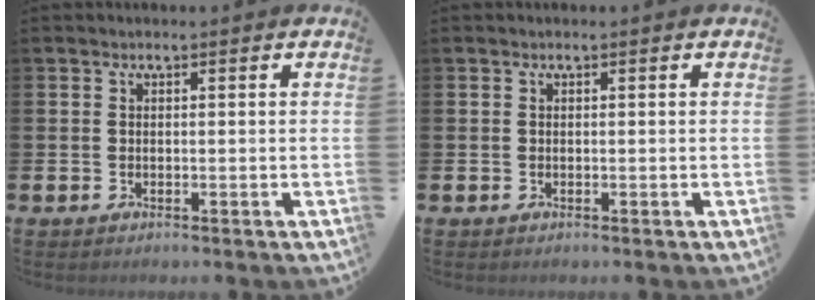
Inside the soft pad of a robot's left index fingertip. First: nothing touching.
{"total": 0.0}